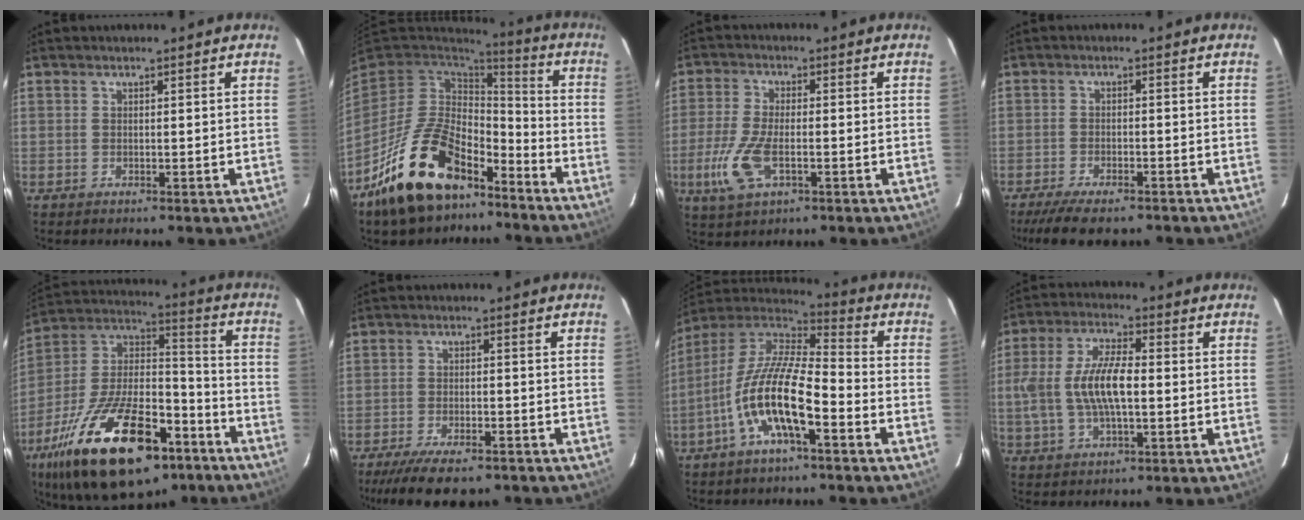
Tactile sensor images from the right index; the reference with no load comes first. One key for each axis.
{"total": 20.4, "fx": -12.5, "fy": 10.6, "fz": 12.1, "tx": -0.247, "ty": -0.004, "tz": -0.204}
{"total": 9.2, "fx": -3.1, "fy": 3.9, "fz": 7.7, "tx": -0.177, "ty": -0.009, "tz": -0.060}
{"total": 9.6, "fx": -7.9, "fy": 2.5, "fz": 4.9, "tx": -0.117, "ty": -0.026, "tz": -0.129}
{"total": 31.1, "fx": -18.1, "fy": 13.7, "fz": 21.3, "tx": -0.400, "ty": -0.006, "tz": -0.282}
{"total": 12.1, "fx": -9.5, "fy": 3.8, "fz": 6.4, "tx": -0.143, "ty": -0.026, "tz": -0.150}
{"total": 15.4, "fx": -6.3, "fy": 4.1, "fz": 13.5, "tx": -0.259, "ty": -0.007, "tz": -0.127}
{"total": 11.5, "fx": -0.8, "fy": 4.5, "fz": 10.6, "tx": -0.218, "ty": 0.007, "tz": -0.013}